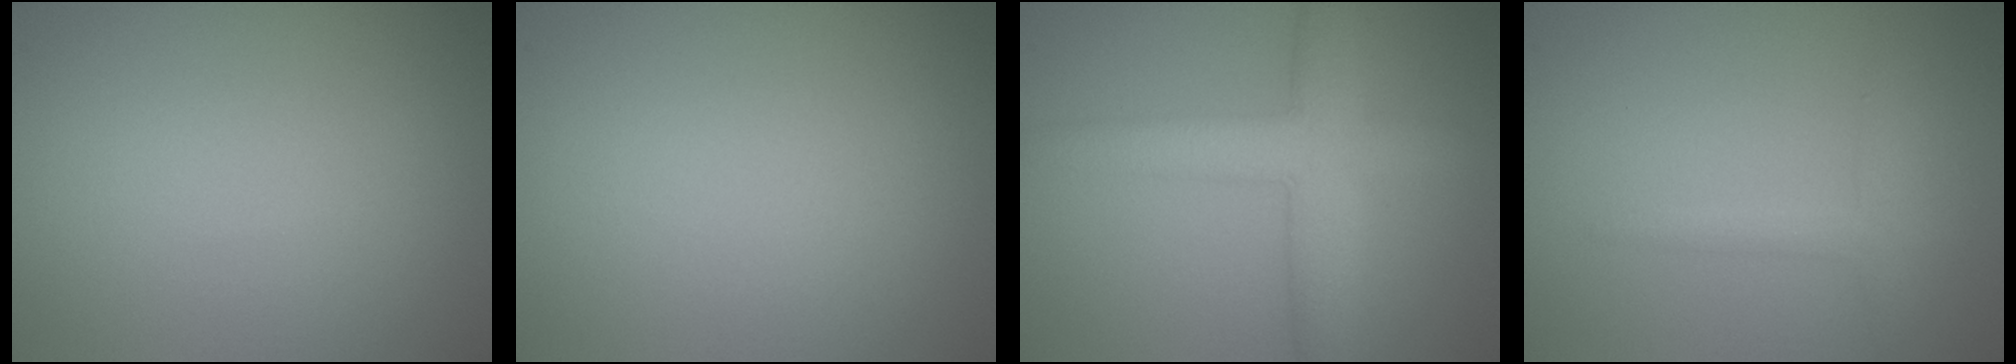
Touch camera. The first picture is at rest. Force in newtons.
{"total": 0.0}
{"total": 5.4, "press": 5.4, "slide": 0.1}
{"total": 1.6, "press": 1.6, "slide": 0.1}